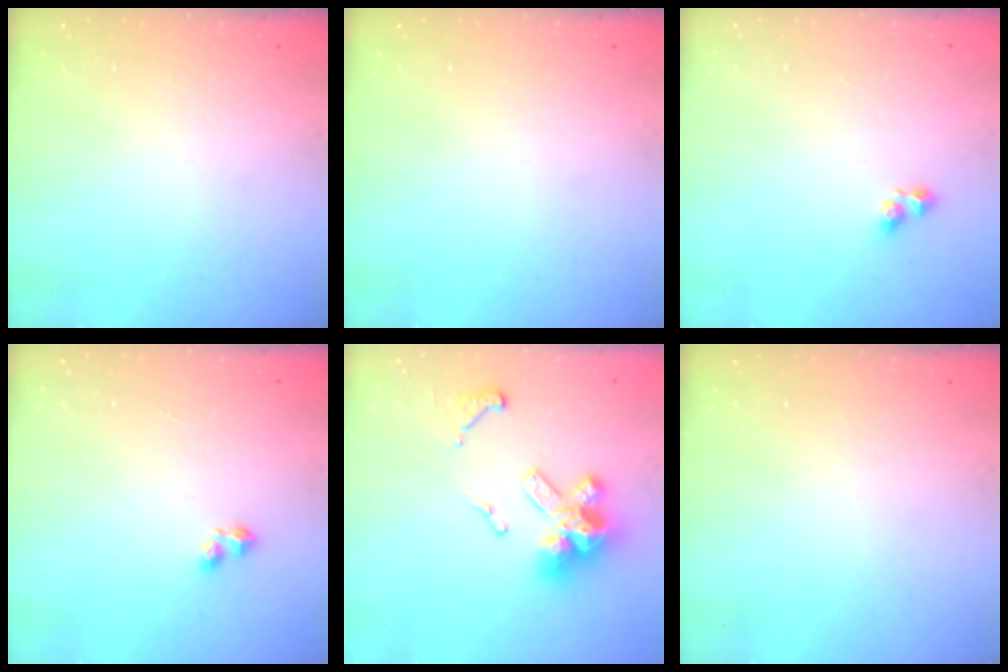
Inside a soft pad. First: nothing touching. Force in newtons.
{"total": 0.0}
{"total": 3.6, "press": 3.4, "slide": 1.3}
{"total": 3.1, "press": 3.1, "slide": 0.6}
{"total": 14.9, "press": 14.8, "slide": 1.8}
{"total": 0.0}